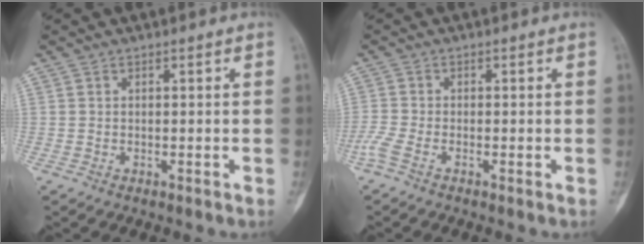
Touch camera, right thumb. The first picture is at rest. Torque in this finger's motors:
{"motor_torque": [1.13, 0.10, -0.27, -0.27, 0.04]}